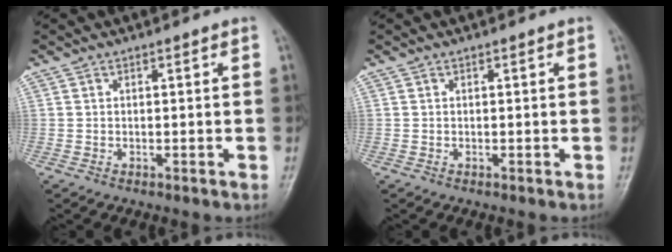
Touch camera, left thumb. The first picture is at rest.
{"total": 0.0}